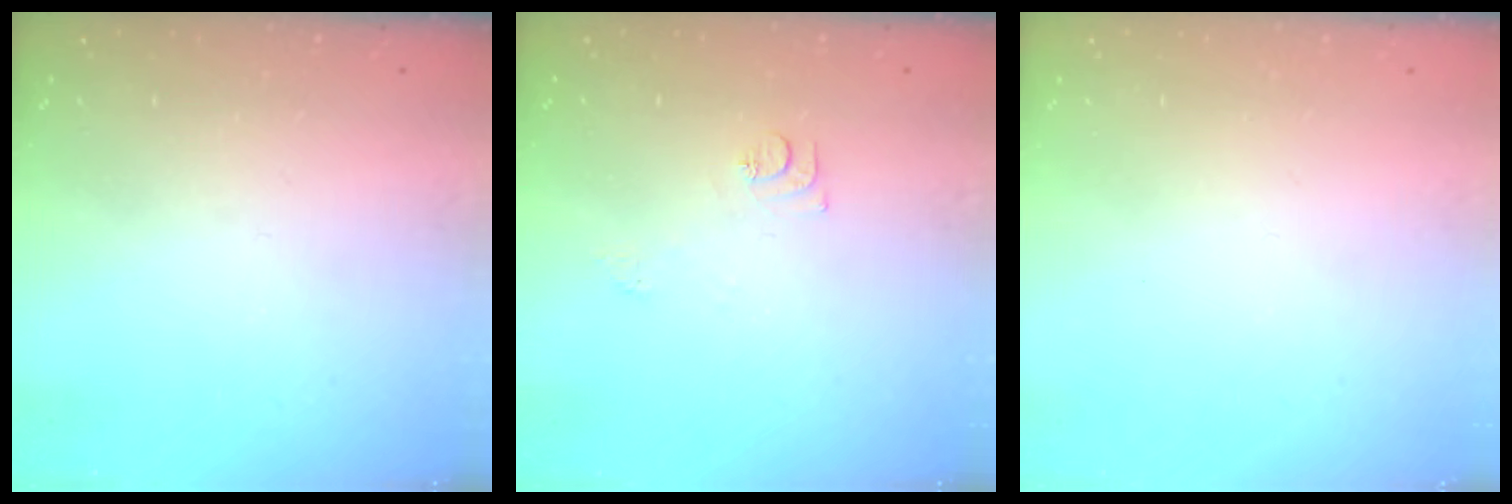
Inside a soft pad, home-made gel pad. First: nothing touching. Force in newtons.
{"total": 6.7, "press": 6.7, "slide": 0.8}
{"total": 1.7, "press": 1.6, "slide": 0.1}